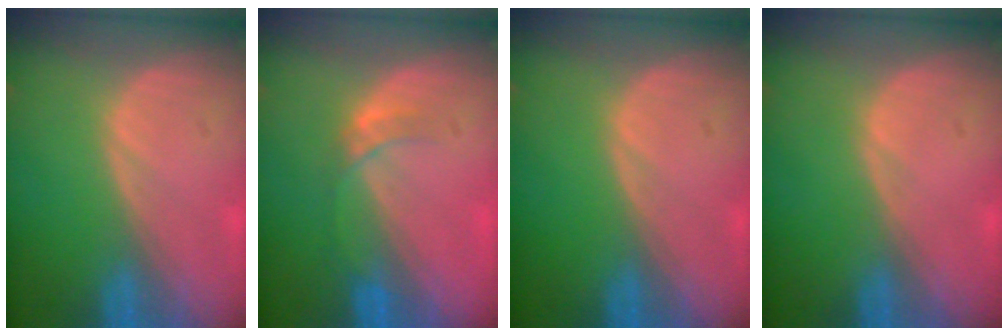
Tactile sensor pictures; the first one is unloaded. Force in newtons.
{"total": 3.0, "press": 2.7, "slide": 1.3}
{"total": 0.0}
{"total": 0.0}